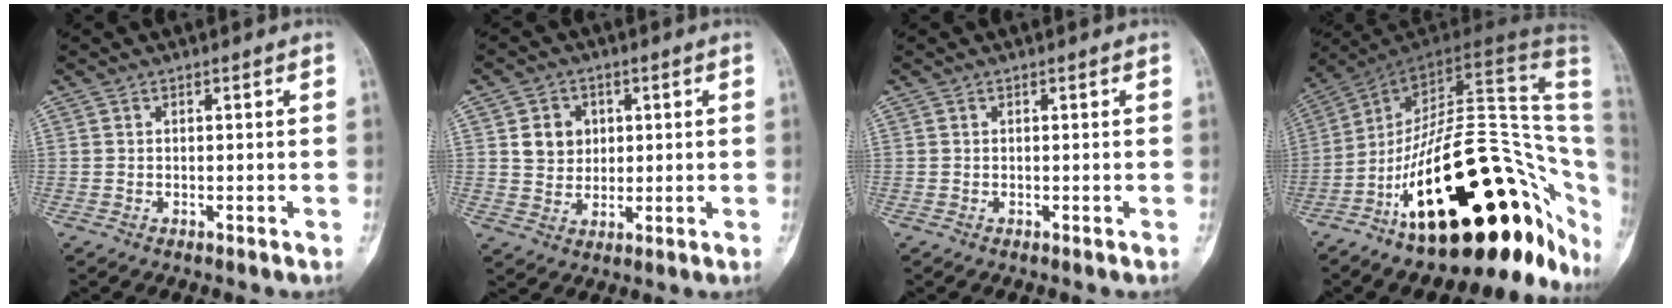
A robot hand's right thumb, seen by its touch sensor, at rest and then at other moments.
{"total": 6.2, "force": [1.6, 5.4, 2.7], "torque": [-0.018, -0.005, 0.030]}
{"total": 0.0}
{"total": 34.0, "force": [-10.5, 14.0, 29.2], "torque": [-0.320, 0.087, -0.158]}